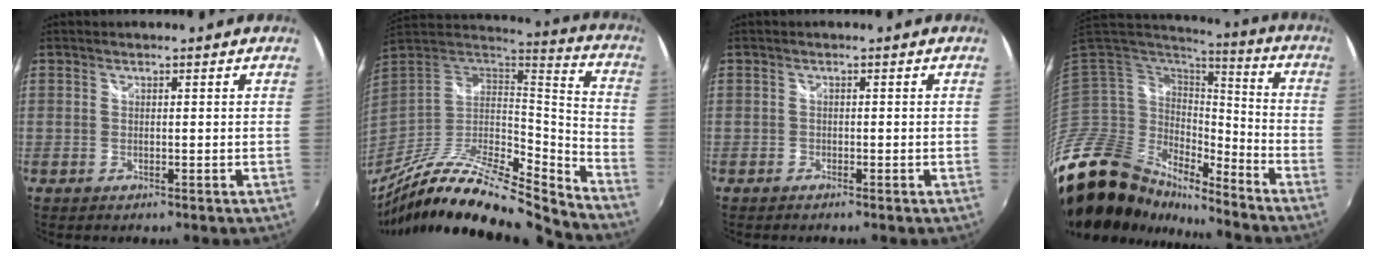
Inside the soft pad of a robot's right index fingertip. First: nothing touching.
{"total": 22.3, "force": [-18.9, 3.7, 11.2], "torque": [-0.195, -0.023, -0.337]}
{"total": 1.0, "force": [-0.8, 0.7, 0.1], "torque": [-0.007, 0.000, -0.016]}
{"total": 22.7, "force": [-18.9, 8.1, 9.7], "torque": [-0.206, -0.030, -0.346]}